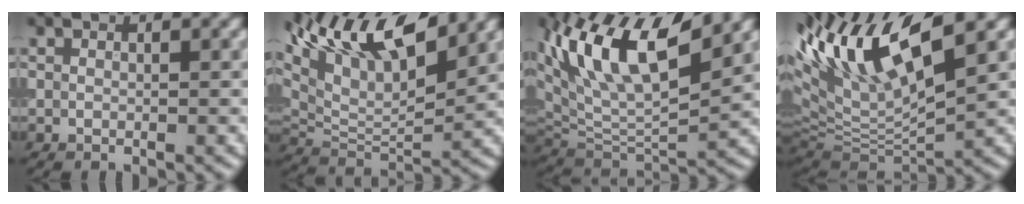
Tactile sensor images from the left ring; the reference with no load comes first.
{"total": 11.5, "force": [7.1, 4.1, 8.0], "torque": [-0.150, 0.016, 0.126]}
{"total": 11.9, "force": [6.0, 4.1, 9.4], "torque": [-0.174, 0.020, 0.109]}
{"total": 11.0, "force": [5.0, 3.3, 9.3], "torque": [-0.187, 0.011, 0.095]}